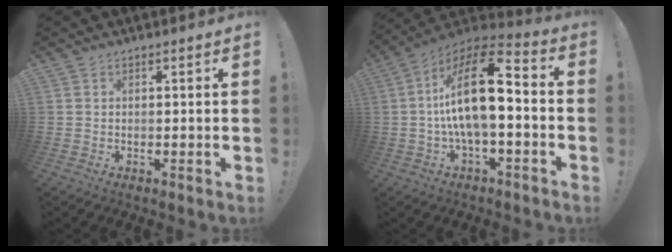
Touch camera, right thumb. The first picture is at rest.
{"total": 18.5, "force": [0.8, 7.1, 17.0], "torque": [-0.295, -0.004, 0.011]}